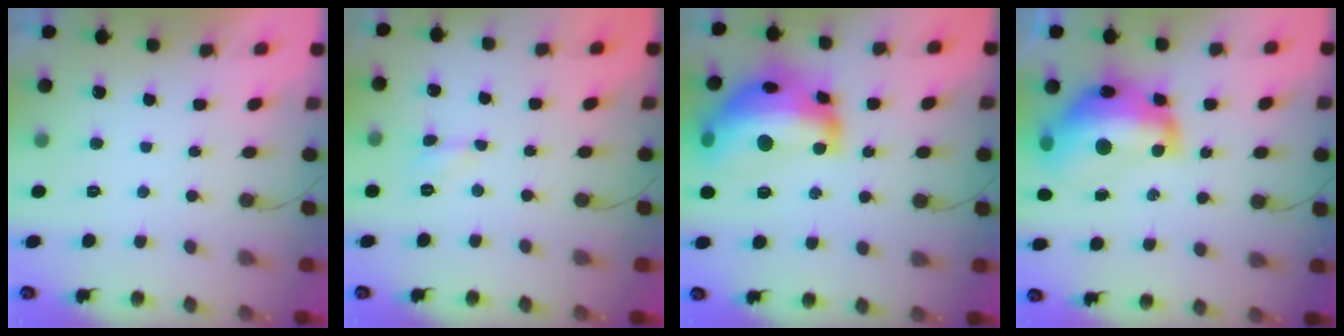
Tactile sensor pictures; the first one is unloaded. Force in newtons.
{"total": 2.9, "press": 2.9, "slide": 0.3}
{"total": 23.1, "press": 23.0, "slide": 1.4}
{"total": 19.6, "press": 19.6, "slide": 1.4}